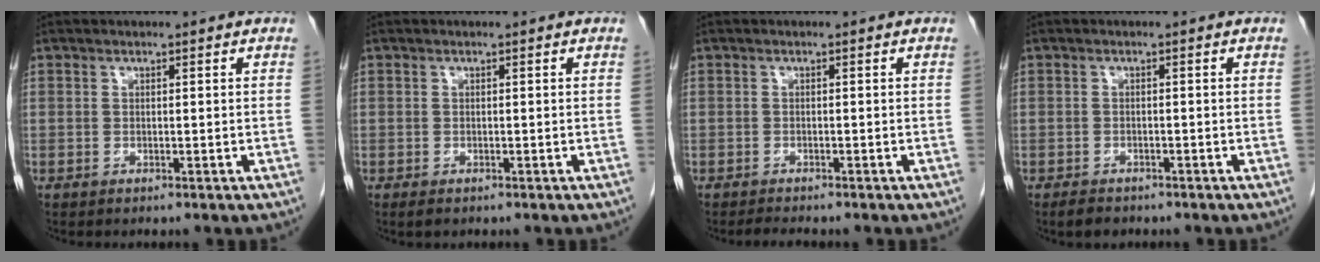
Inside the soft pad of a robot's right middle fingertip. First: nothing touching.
{"total": 1.1, "force": [-0.7, 0.6, 0.6], "torque": [-0.013, 0.000, -0.006]}
{"total": 1.4, "force": [-1.4, 0.1, 0.4], "torque": [-0.013, -0.006, -0.021]}
{"total": 2.3, "force": [-1.8, 1.2, 0.8], "torque": [-0.019, -0.001, -0.024]}